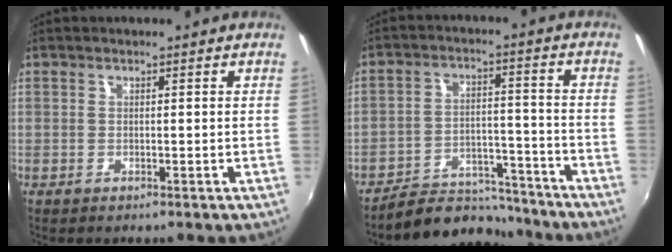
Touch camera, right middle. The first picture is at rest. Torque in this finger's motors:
{"motor_torque": [0.99, -0.97, 0.27, 0.07]}